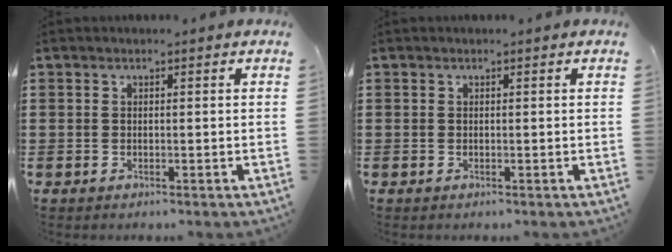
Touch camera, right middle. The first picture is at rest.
{"total": 0.0}